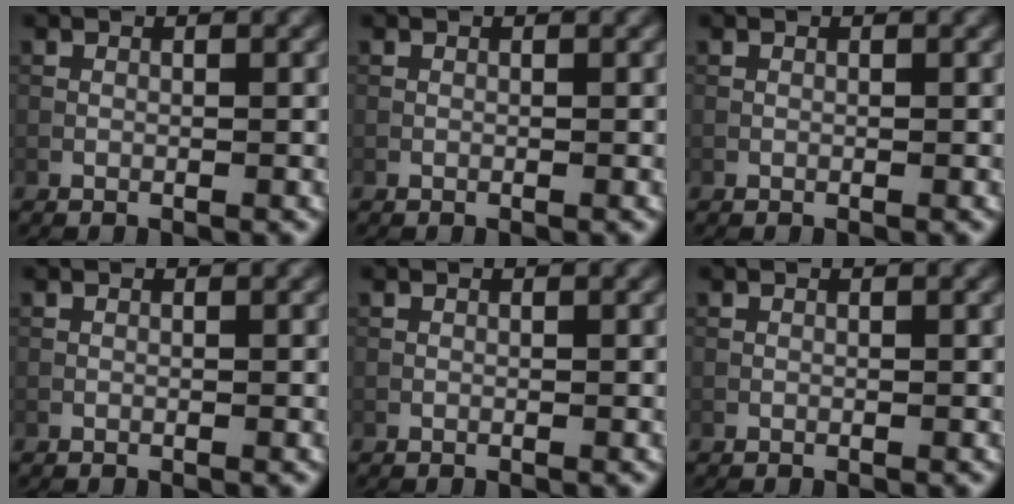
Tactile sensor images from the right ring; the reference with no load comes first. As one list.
[{"total": 0.0}, {"total": 0.0}, {"total": 0.0}, {"total": 0.0}, {"total": 0.0}]